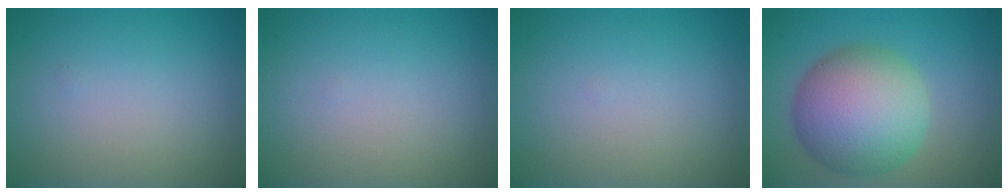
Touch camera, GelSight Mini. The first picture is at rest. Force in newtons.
{"total": 0.0}
{"total": 0.0}
{"total": 10.2, "press": 10.2, "slide": 0.3}